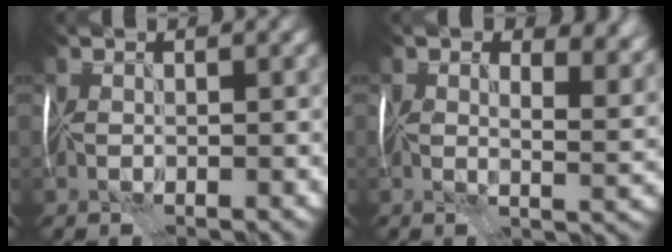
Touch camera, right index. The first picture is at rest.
{"total": 7.5, "force": [4.4, 3.7, 4.9], "torque": [-0.045, 0.007, 0.047]}